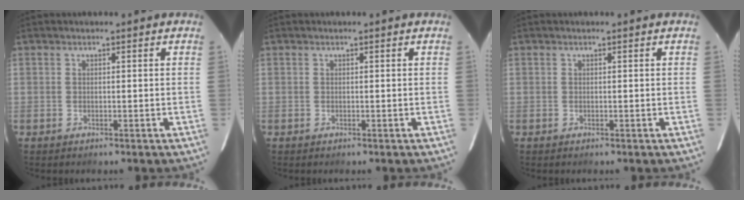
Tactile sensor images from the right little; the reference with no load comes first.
{"total": 0.0}
{"total": 0.0}